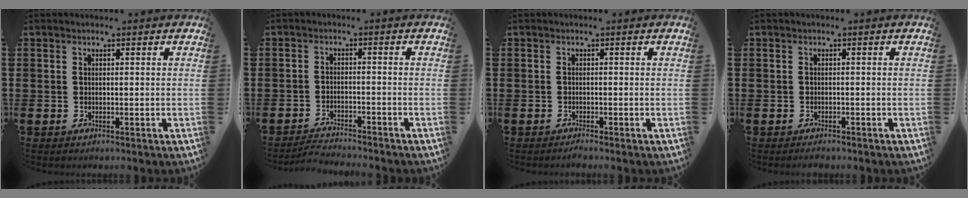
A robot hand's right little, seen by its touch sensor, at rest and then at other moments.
{"total": 2.4, "force": [-2.4, -0.1, 0.0], "torque": [-0.003, 0.002, -0.051]}
{"total": 0.7, "force": [-0.5, 0.0, 0.4], "torque": [-0.007, -0.003, -0.010]}
{"total": 0.7, "force": [-0.6, 0.2, 0.2], "torque": [-0.007, -0.002, -0.013]}